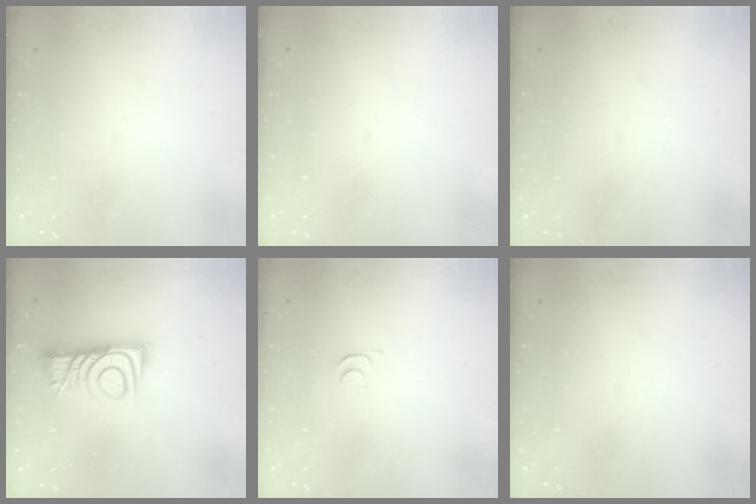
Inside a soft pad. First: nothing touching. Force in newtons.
{"total": 0.0}
{"total": 0.0}
{"total": 8.8, "press": 8.8, "slide": 0.1}
{"total": 3.3, "press": 3.2, "slide": 0.4}
{"total": 0.0}